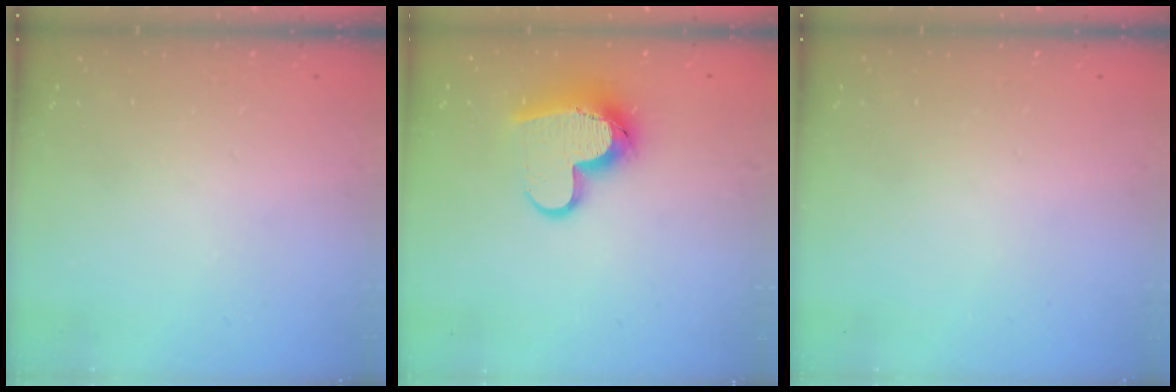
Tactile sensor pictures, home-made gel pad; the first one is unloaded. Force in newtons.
{"total": 12.4, "press": 12.3, "slide": 1.2}
{"total": 0.0}